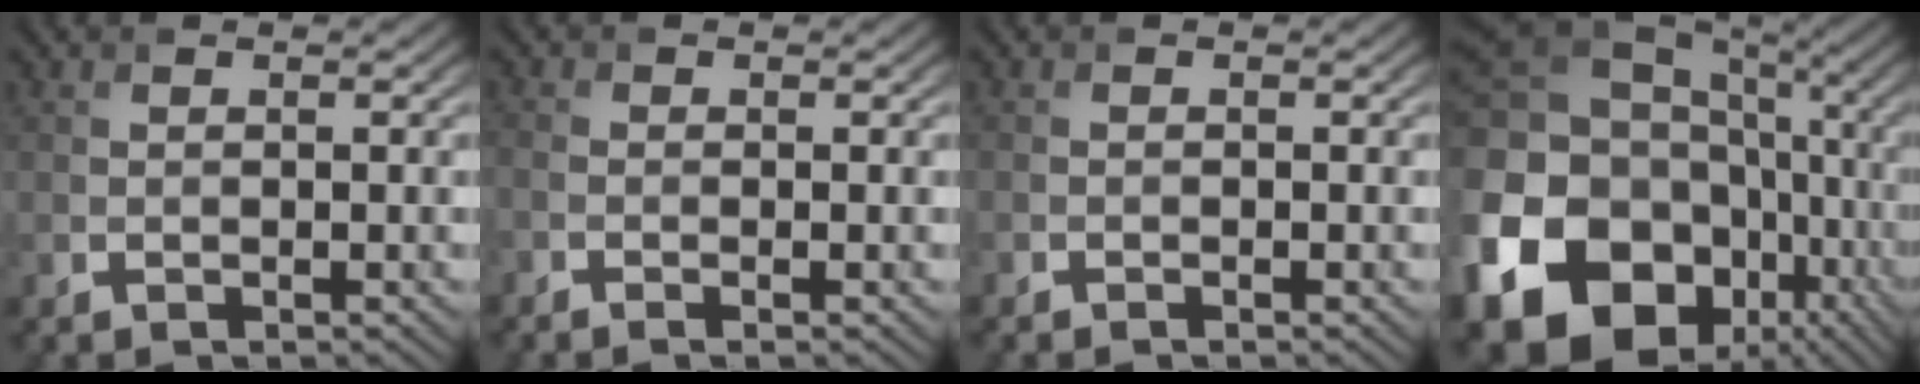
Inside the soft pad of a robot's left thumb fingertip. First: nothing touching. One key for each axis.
{"total": 1.1, "fx": -0.8, "fy": -0.1, "fz": 0.8, "tx": -0.020, "ty": -0.004, "tz": -0.021}
{"total": 0.7, "fx": -0.6, "fy": -0.2, "fz": 0.0, "tx": -0.001, "ty": -0.002, "tz": -0.014}
{"total": 21.7, "fx": -5.0, "fy": 17.1, "fz": 12.4, "tx": -0.331, "ty": -0.046, "tz": -0.058}